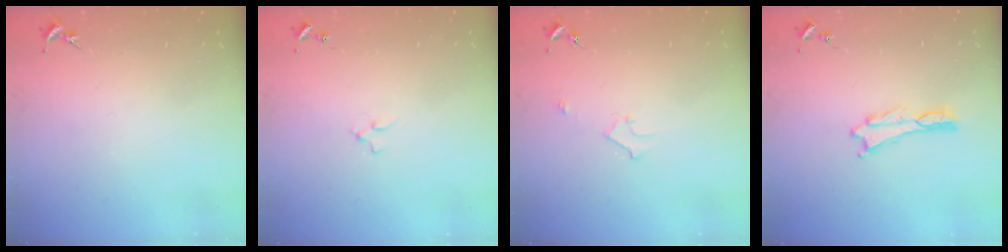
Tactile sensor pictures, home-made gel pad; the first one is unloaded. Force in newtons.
{"total": 0.9, "press": 0.9, "slide": 0.2}
{"total": 2.2, "press": 2.2, "slide": 0.2}
{"total": 0.0}